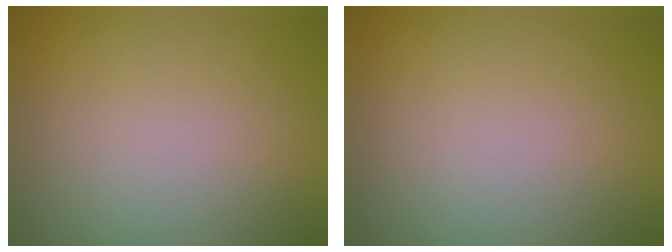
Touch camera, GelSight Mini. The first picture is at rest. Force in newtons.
{"total": 0.0}